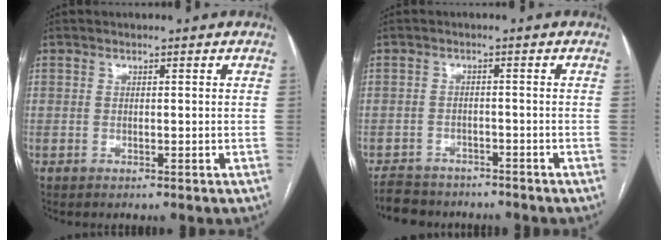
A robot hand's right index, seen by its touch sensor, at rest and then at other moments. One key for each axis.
{"total": 6.3, "fx": -5.6, "fy": 2.8, "fz": 1.0, "tx": -0.015, "ty": -0.006, "tz": -0.086}